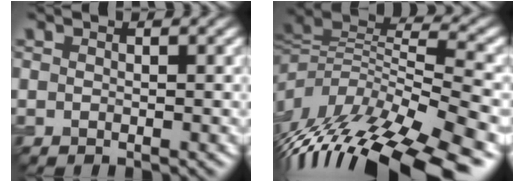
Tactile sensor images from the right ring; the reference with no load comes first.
{"total": 13.9, "force": [-7.0, 5.2, 10.9], "torque": [-0.222, -0.002, -0.109]}